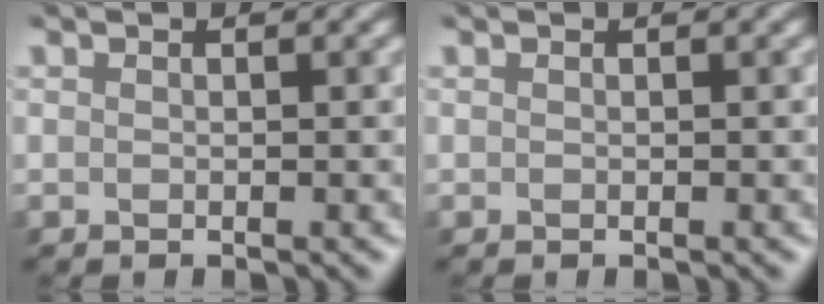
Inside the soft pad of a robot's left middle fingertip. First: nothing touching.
{"total": 0.0}